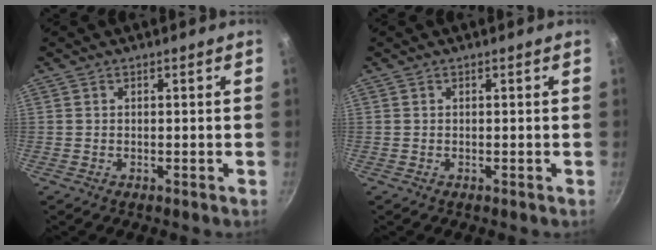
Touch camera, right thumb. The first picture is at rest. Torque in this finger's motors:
{"motor_torque": [-0.01, -0.01, 0.04, 0.00, 0.00]}